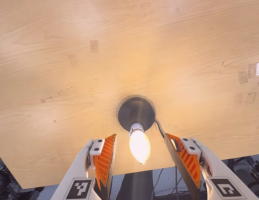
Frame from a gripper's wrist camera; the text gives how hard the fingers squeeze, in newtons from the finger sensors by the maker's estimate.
{"total": 0.0}